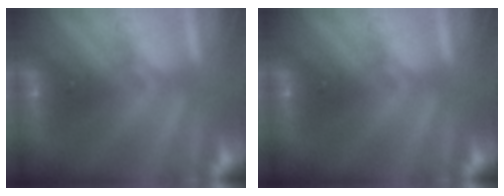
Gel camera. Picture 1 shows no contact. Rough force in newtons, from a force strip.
{"total": 0.0}